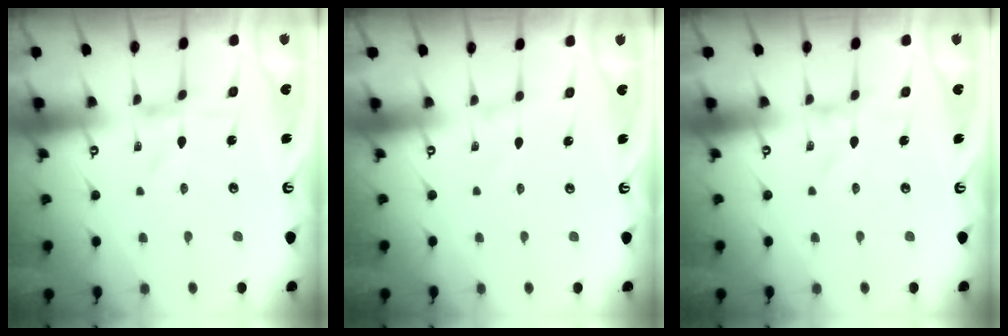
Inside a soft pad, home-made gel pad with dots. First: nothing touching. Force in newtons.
{"total": 1.4, "press": 1.4, "slide": 0.0}
{"total": 0.0}